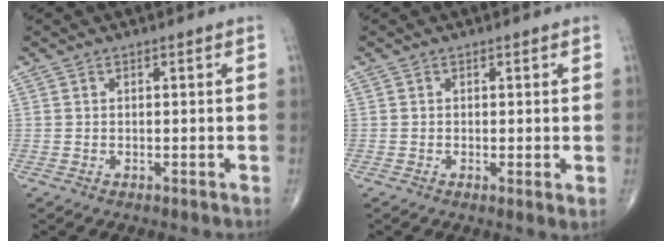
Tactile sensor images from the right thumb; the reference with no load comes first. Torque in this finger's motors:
{"motor_torque": [-0.23, 0.14, -0.17, -0.03, 0.00]}